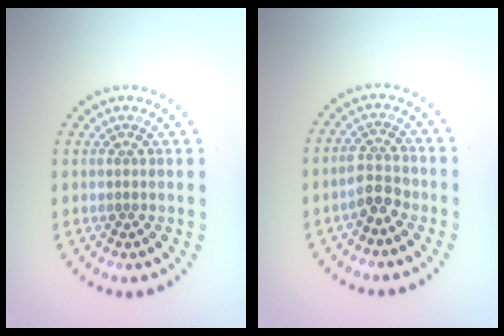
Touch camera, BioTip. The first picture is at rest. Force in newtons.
{"total": 2.6, "press": 2.4, "slide": 1.0}